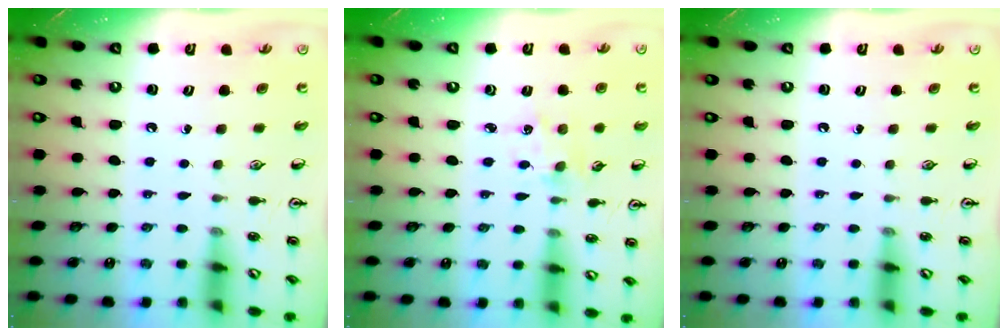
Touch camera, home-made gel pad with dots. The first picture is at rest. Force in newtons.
{"total": 1.4, "press": 1.3, "slide": 0.2}
{"total": 0.0}